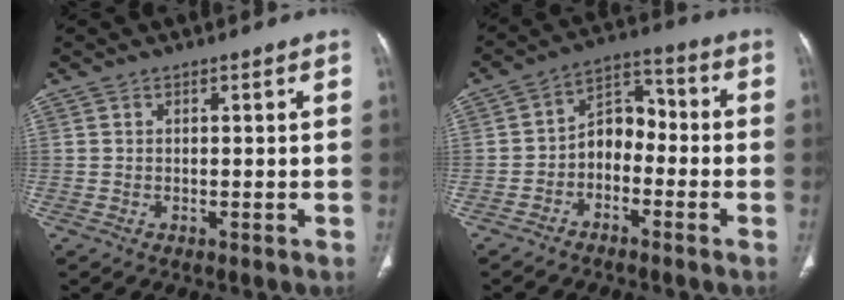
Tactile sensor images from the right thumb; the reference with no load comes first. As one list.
[{"total": 7.6, "force": [-2.6, 5.4, 4.6], "torque": [-0.051, 0.046, -0.059]}]